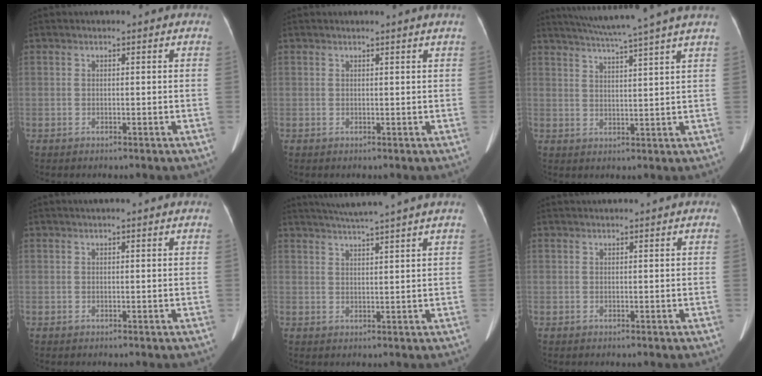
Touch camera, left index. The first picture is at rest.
{"total": 1.2, "force": [1.1, -0.4, 0.4], "torque": [-0.012, -0.004, 0.019]}
{"total": 12.5, "force": [10.5, -2.1, 6.5], "torque": [-0.112, -0.002, 0.142]}
{"total": 2.1, "force": [1.7, -0.3, 1.1], "torque": [-0.013, 0.022, 0.030]}
{"total": 7.6, "force": [6.5, -1.8, 3.5], "torque": [-0.055, 0.012, 0.093]}
{"total": 1.6, "force": [1.4, -0.4, 0.6], "torque": [-0.005, 0.020, 0.031]}